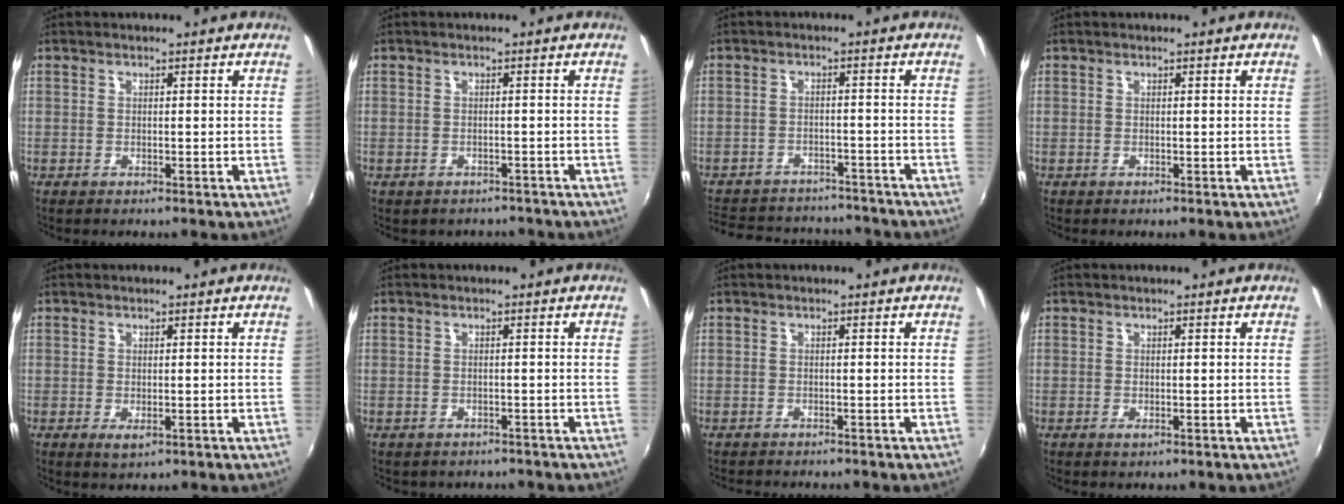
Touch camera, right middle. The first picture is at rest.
{"total": 3.6, "force": [-3.1, 1.6, 1.1], "torque": [-0.026, -0.014, -0.035]}
{"total": 18.3, "force": [-15.7, 7.0, 6.4], "torque": [-0.149, 0.019, -0.207]}
{"total": 0.0}
{"total": 1.8, "force": [-0.3, 0.7, 1.6], "torque": [-0.027, -0.006, -0.001]}
{"total": 2.3, "force": [-1.8, 1.2, 0.8], "torque": [-0.021, -0.010, -0.020]}
{"total": 1.7, "force": [-1.6, 0.3, 0.5], "torque": [-0.015, -0.010, -0.026]}
{"total": 0.5, "force": [-0.1, 0.2, 0.5], "torque": [-0.007, -0.001, 0.000]}